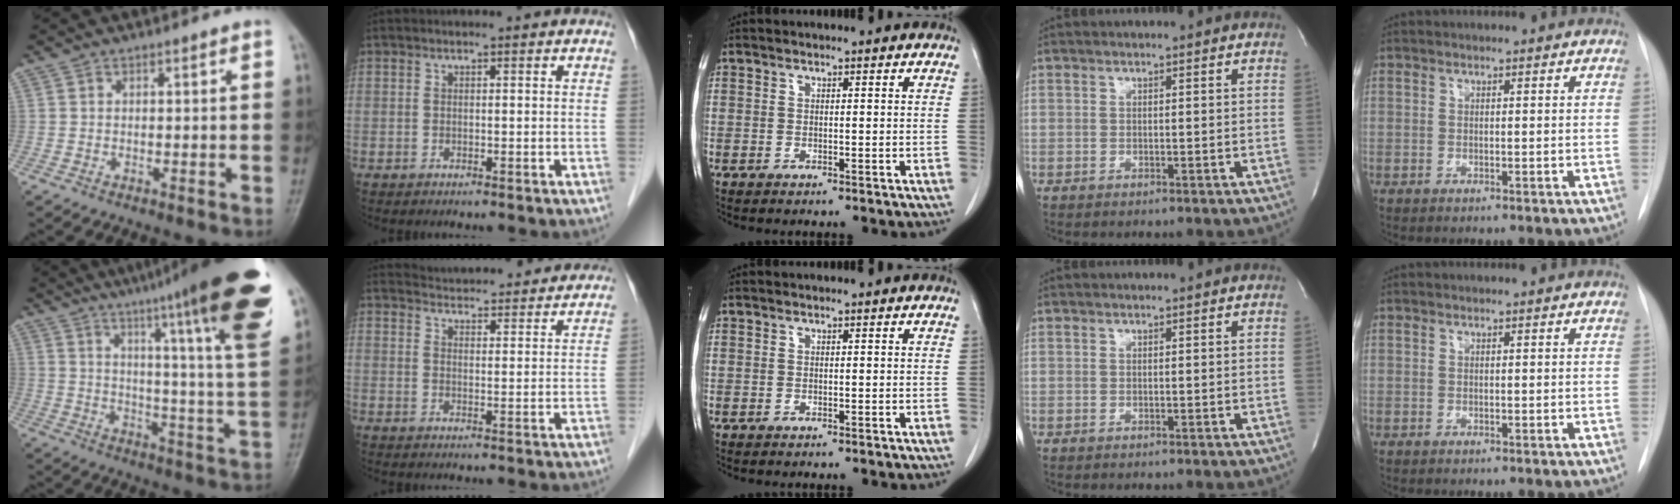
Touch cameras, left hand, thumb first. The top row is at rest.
{"thumb": {"total": 25.0, "force": [16.1, 1.6, 19.1], "torque": [-0.251, -0.072, 0.216]}, "index": {"total": 17.6, "force": [16.8, 2.6, 4.4], "torque": [-0.057, 0.011, 0.213]}}